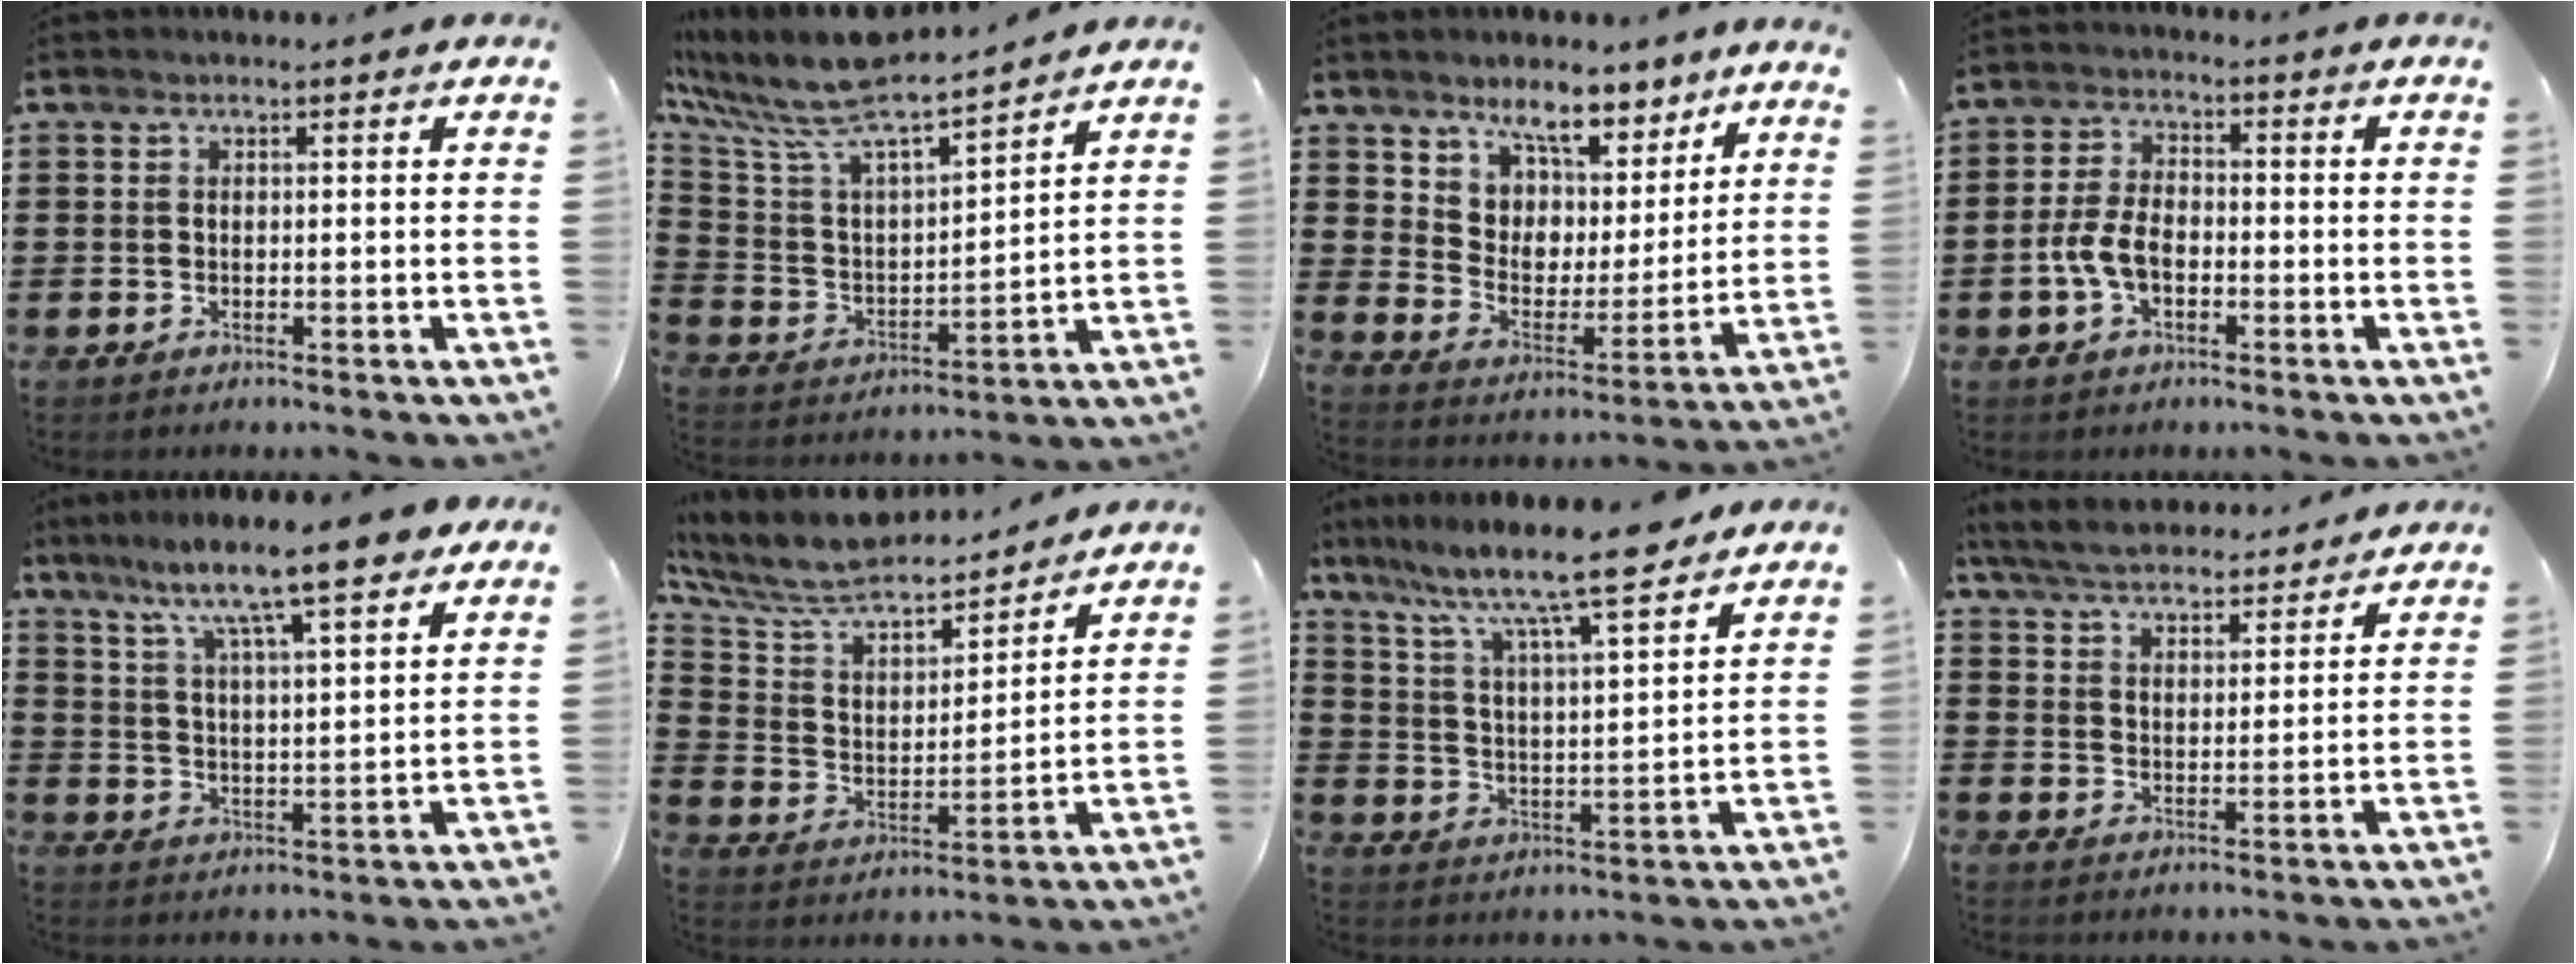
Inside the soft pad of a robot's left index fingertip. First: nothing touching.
{"total": 9.1, "force": [8.1, 0.9, 3.9], "torque": [-0.114, -0.060, 0.136]}
{"total": 6.0, "force": [5.1, 3.0, -0.8], "torque": [-0.023, -0.053, 0.090]}
{"total": 5.5, "force": [-1.8, 3.0, 4.2], "torque": [-0.107, -0.002, -0.041]}
{"total": 9.5, "force": [7.8, 0.9, 5.5], "torque": [-0.120, -0.046, 0.125]}
{"total": 8.5, "force": [7.7, 1.9, 2.9], "torque": [-0.094, -0.058, 0.130]}
{"total": 9.1, "force": [7.8, 0.5, 4.6], "torque": [-0.110, -0.050, 0.128]}
{"total": 5.7, "force": [5.5, 0.9, 1.2], "torque": [-0.048, -0.026, 0.096]}